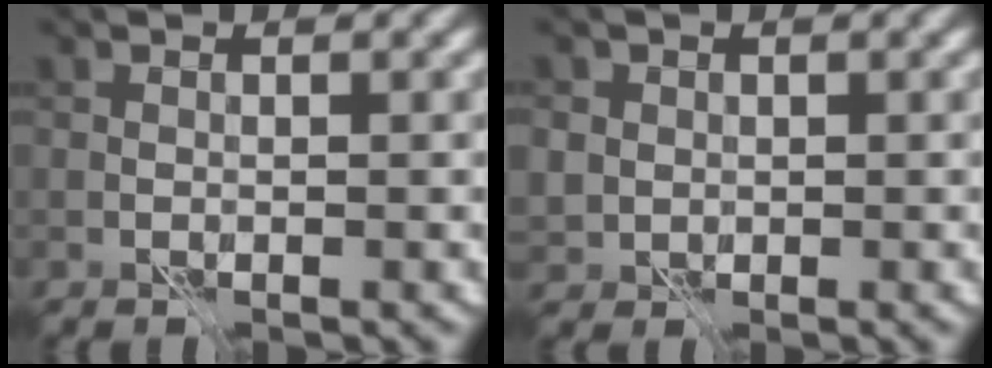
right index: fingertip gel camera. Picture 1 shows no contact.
{"total": 2.7, "force": [0.5, 2.5, 0.8], "torque": [-0.015, 0.006, 0.007]}